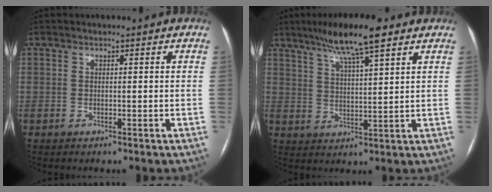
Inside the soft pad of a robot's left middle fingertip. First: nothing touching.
{"total": 10.2, "force": [7.0, 0.8, 7.4], "torque": [-0.126, 0.014, 0.118]}